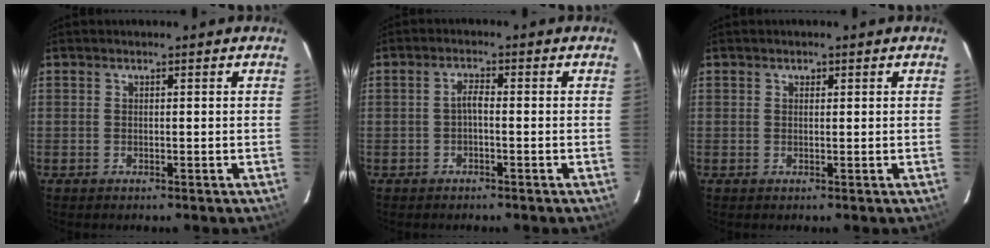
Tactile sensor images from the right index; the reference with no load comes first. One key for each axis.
{"total": 1.8, "fx": -0.7, "fy": 0.5, "fz": 1.6, "tx": -0.032, "ty": 0.008, "tz": -0.013}
{"total": 0.7, "fx": 0.3, "fy": 0.6, "fz": 0.2, "tx": -0.003, "ty": 0.003, "tz": 0.005}